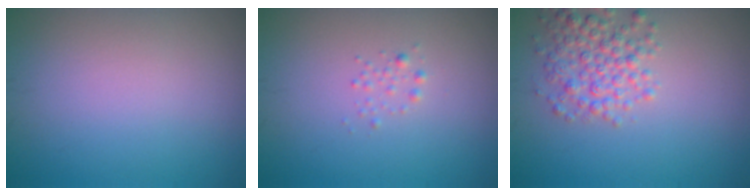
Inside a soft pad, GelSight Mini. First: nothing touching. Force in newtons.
{"total": 0.7, "press": 0.7, "slide": 0.0}
{"total": 3.9, "press": 3.9, "slide": 0.1}